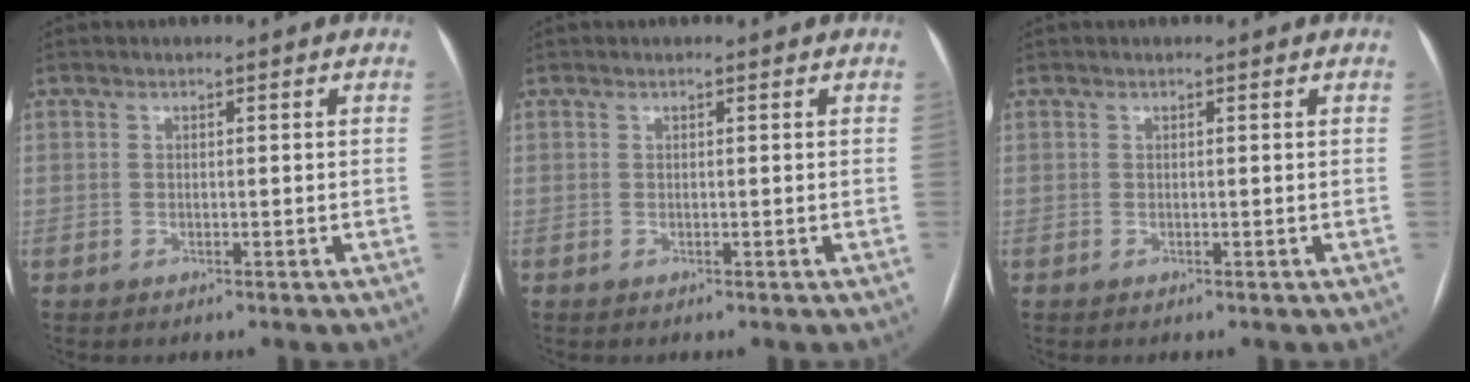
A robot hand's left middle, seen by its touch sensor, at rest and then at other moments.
{"total": 0.0}
{"total": 0.0}